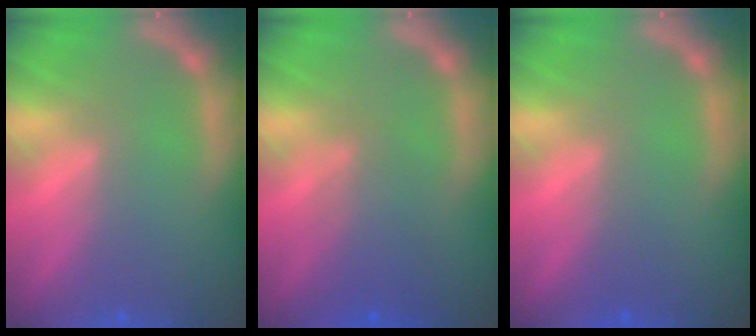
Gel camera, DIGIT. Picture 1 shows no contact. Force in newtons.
{"total": 3.5}
{"total": 1.0}